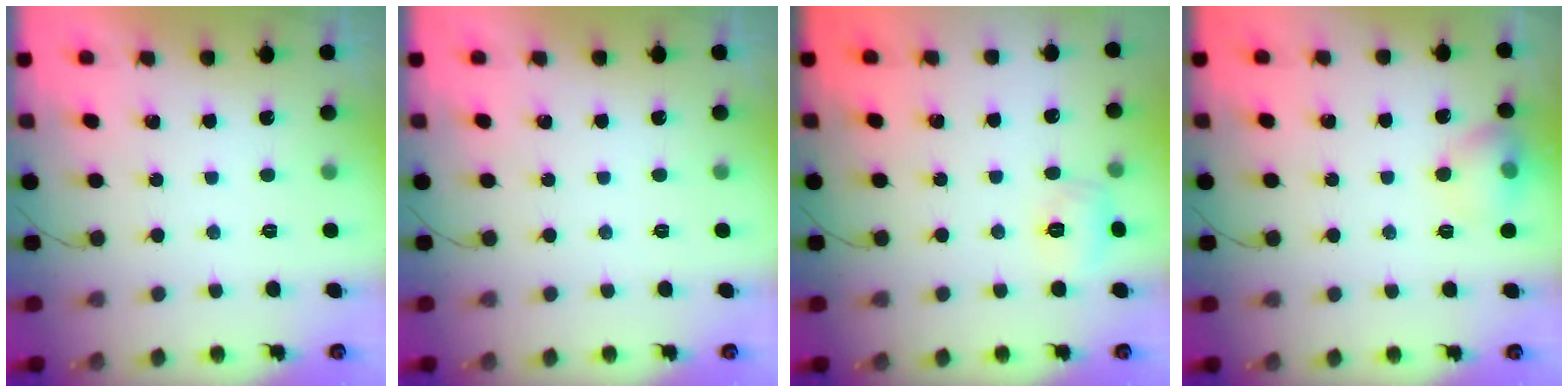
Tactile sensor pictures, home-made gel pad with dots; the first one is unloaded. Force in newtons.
{"total": 0.0}
{"total": 6.0, "press": 5.8, "slide": 1.6}
{"total": 8.4, "press": 8.2, "slide": 1.8}